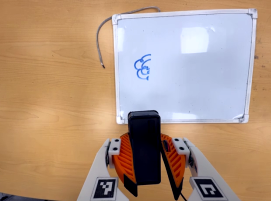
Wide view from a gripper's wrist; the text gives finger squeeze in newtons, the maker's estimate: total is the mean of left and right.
{"total": 9.2, "left": 9.6, "right": 8.7}